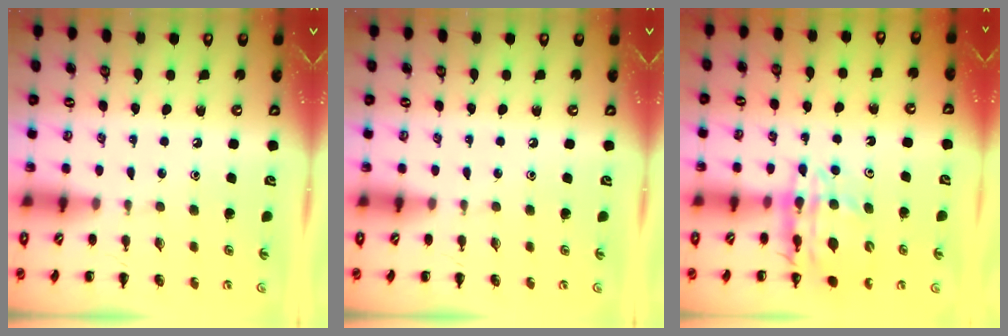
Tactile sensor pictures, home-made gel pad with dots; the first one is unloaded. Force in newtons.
{"total": 0.0}
{"total": 12.9, "press": 12.4, "slide": 3.7}